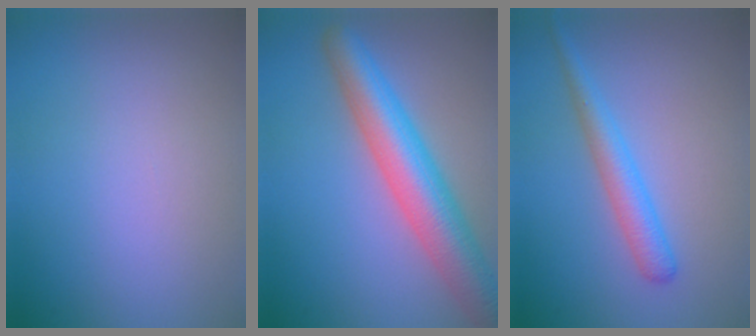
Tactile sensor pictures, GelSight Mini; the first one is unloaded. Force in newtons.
{"total": 7.6, "press": 7.6, "slide": 0.4}
{"total": 2.8, "press": 2.8, "slide": 0.0}